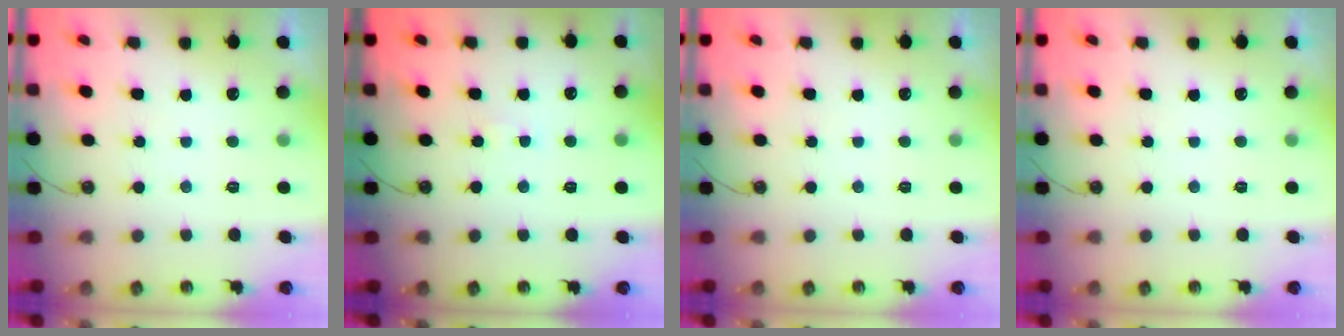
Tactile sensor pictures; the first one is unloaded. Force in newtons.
{"total": 1.7, "press": 1.7, "slide": 0.2}
{"total": 0.0}
{"total": 0.0}